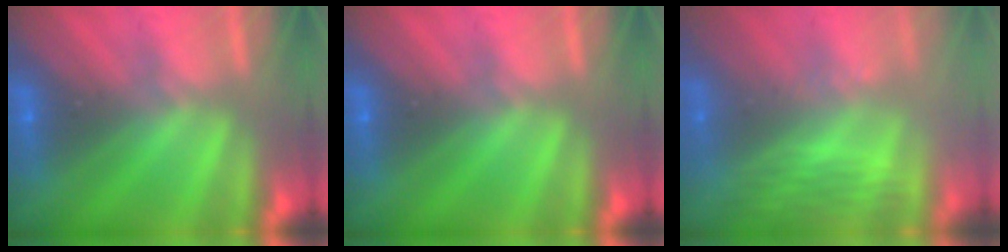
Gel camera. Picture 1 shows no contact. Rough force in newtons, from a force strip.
{"total": 0.0}
{"total": 3.2}